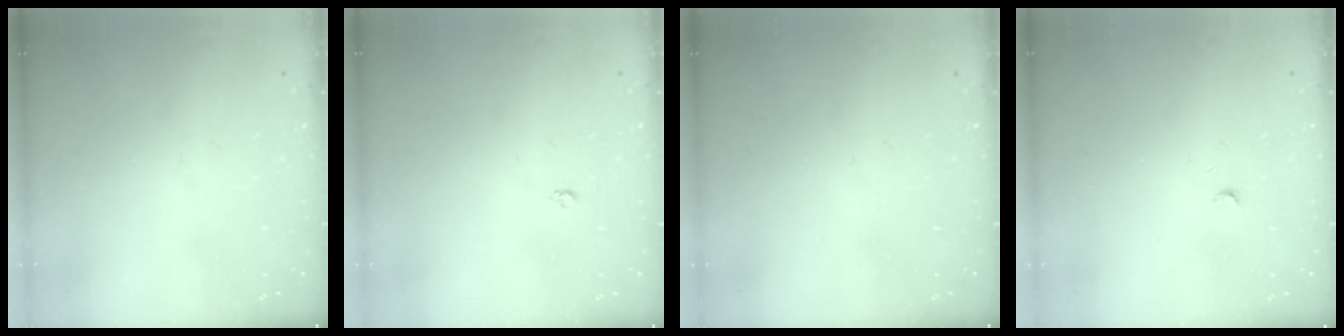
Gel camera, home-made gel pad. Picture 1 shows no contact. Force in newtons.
{"total": 3.5, "press": 3.4, "slide": 0.3}
{"total": 0.0}
{"total": 2.5, "press": 2.5, "slide": 0.4}